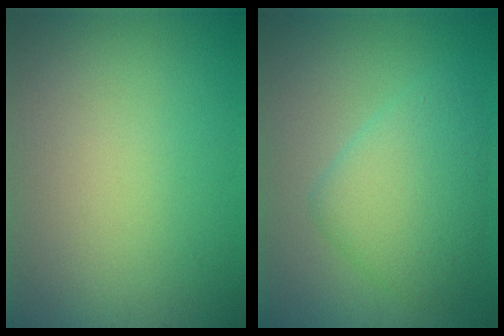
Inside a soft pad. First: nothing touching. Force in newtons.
{"total": 5.0, "press": 5.0, "slide": 0.0}